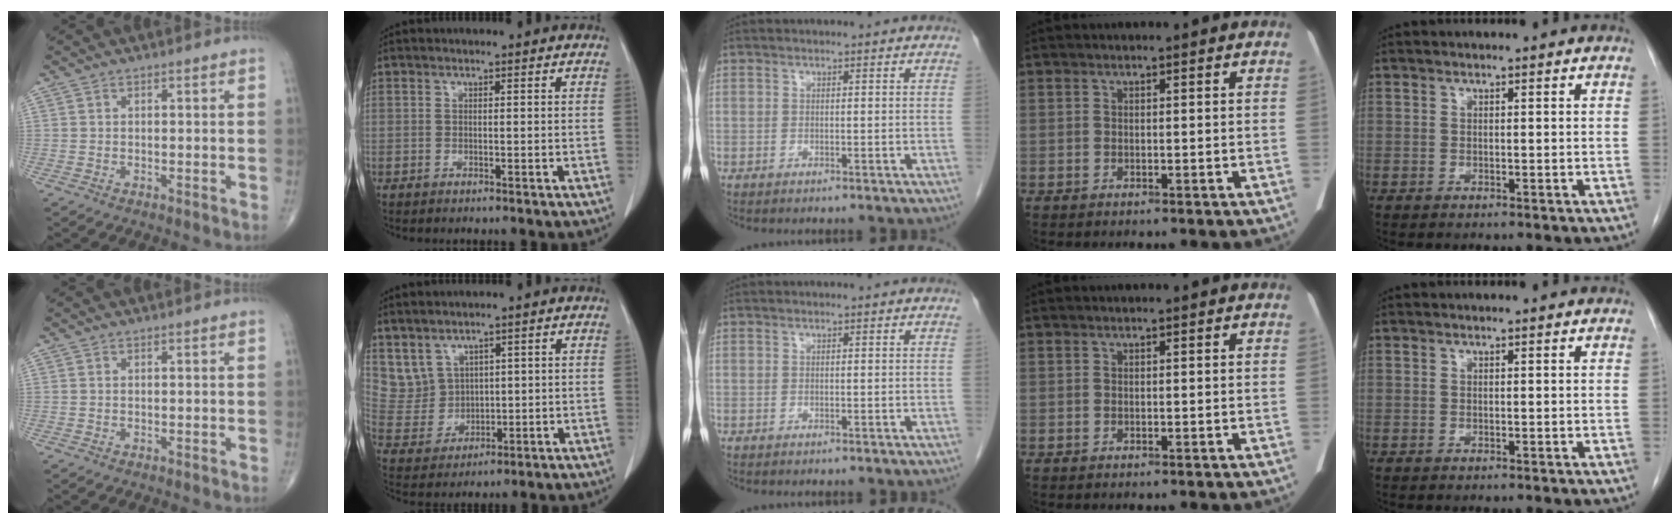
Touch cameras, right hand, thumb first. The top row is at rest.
{"index": {"total": 5.7, "force": [3.6, 4.3, 0.9], "torque": [-0.028, 0.015, 0.092]}}